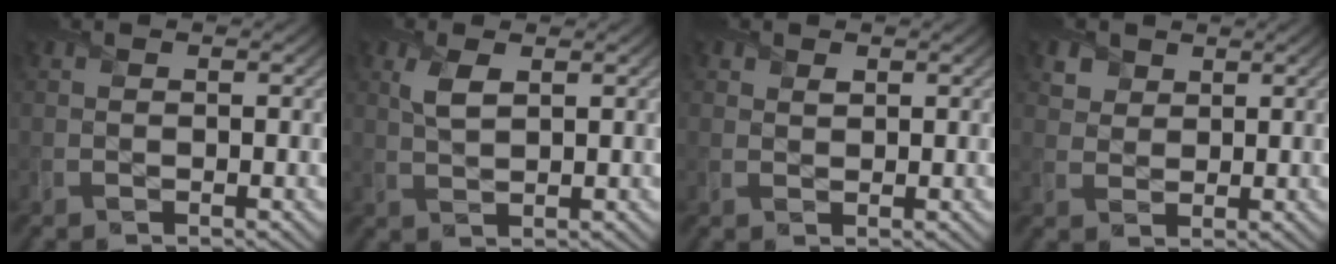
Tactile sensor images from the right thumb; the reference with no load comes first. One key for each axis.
{"total": 3.0, "fx": 1.3, "fy": 1.3, "fz": 2.4, "tx": -0.060, "ty": 0.003, "tz": 0.026}
{"total": 1.2, "fx": 0.8, "fy": 0.9, "fz": 0.4, "tx": -0.006, "ty": -0.004, "tz": 0.015}
{"total": 2.9, "fx": 1.9, "fy": 2.1, "fz": 0.7, "tx": -0.026, "ty": -0.010, "tz": 0.041}